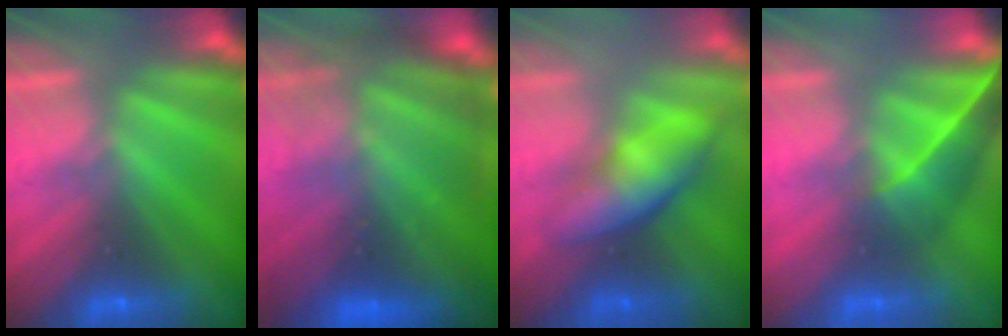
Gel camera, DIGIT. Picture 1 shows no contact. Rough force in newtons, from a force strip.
{"total": 7.8}
{"total": 3.6}
{"total": 3.8}